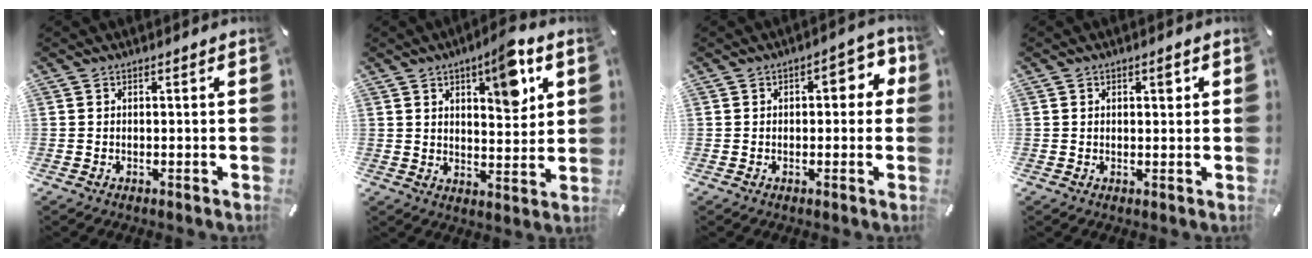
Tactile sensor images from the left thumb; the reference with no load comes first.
{"total": 10.6, "force": [5.9, 4.2, 7.7], "torque": [-0.096, -0.031, 0.094]}
{"total": 6.0, "force": [0.8, 3.5, 4.8], "torque": [-0.045, -0.002, 0.001]}
{"total": 2.4, "force": [0.8, 1.2, 1.9], "torque": [-0.023, 0.000, 0.009]}